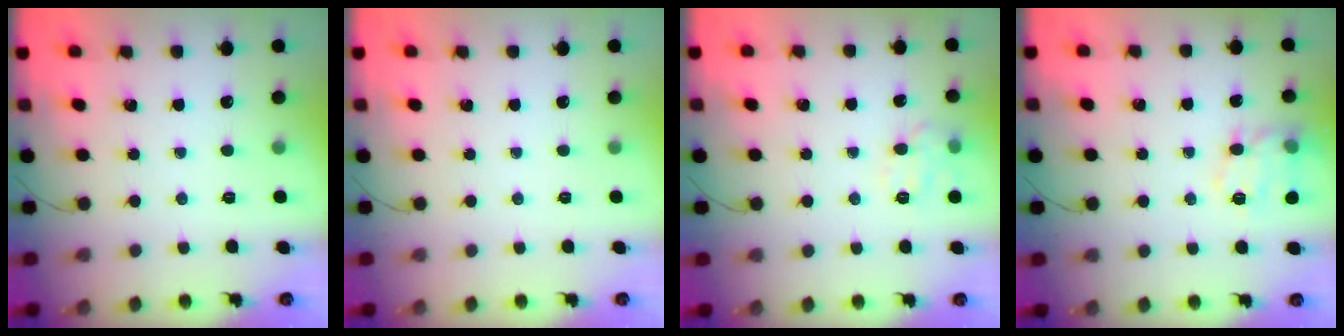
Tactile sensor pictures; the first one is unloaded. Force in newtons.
{"total": 0.0}
{"total": 9.0, "press": 9.0, "slide": 0.6}
{"total": 12.9, "press": 12.9, "slide": 0.6}